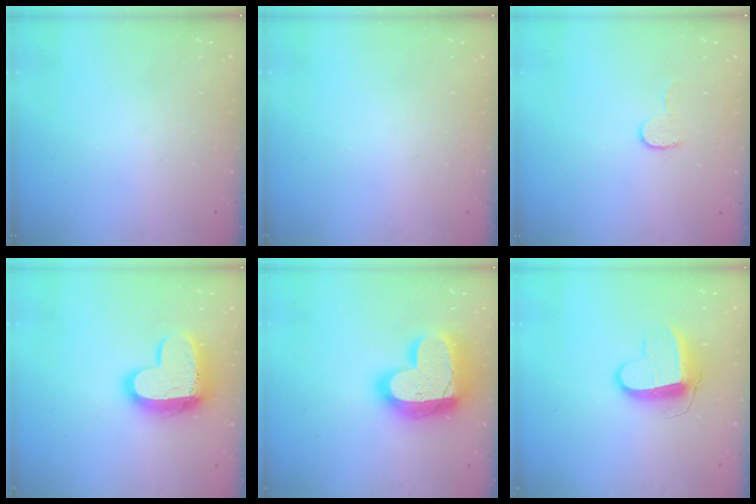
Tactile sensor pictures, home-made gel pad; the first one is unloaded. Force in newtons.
{"total": 0.0}
{"total": 5.6, "press": 5.6, "slide": 0.5}
{"total": 15.1, "press": 15.0, "slide": 1.2}
{"total": 23.3, "press": 23.2, "slide": 1.9}
{"total": 10.3, "press": 10.3, "slide": 0.5}